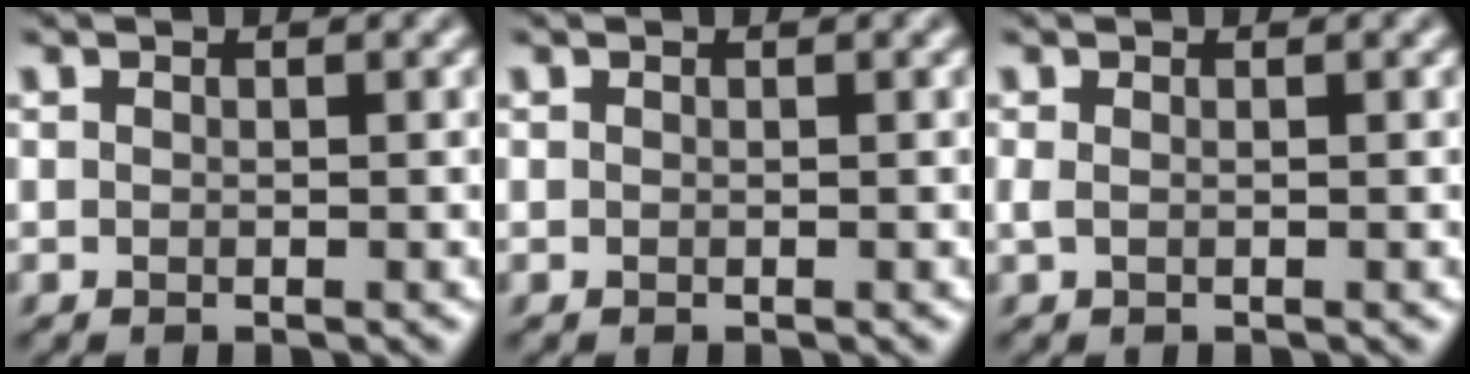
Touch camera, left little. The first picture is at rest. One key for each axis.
{"total": 0.0}
{"total": 0.7, "fx": 0.0, "fy": 0.4, "fz": 0.6, "tx": -0.022, "ty": 0.003, "tz": 0.000}